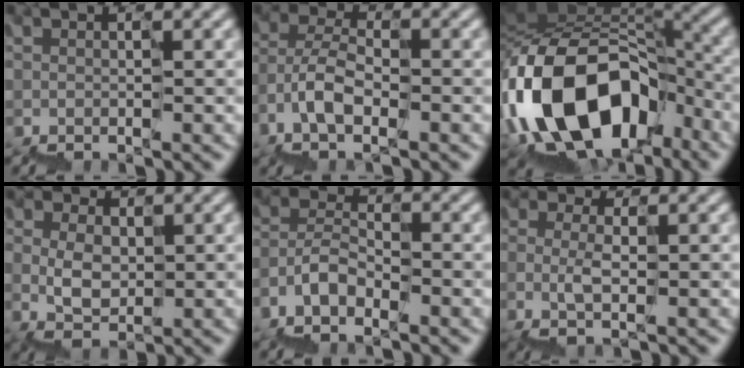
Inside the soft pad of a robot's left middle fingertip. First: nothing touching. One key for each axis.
{"total": 3.8, "fx": -2.1, "fy": 2.2, "fz": 2.2, "tx": -0.048, "ty": 0.015, "tz": -0.040}
{"total": 16.7, "fx": -4.6, "fy": 11.1, "fz": 11.6, "tx": -0.243, "ty": 0.006, "tz": -0.061}
{"total": 1.8, "fx": 0.7, "fy": 1.4, "fz": 0.7, "tx": -0.024, "ty": 0.011, "tz": 0.024}
{"total": 4.0, "fx": -3.4, "fy": 1.8, "fz": 1.2, "tx": -0.027, "ty": 0.012, "tz": -0.061}
{"total": 1.0, "fx": -0.1, "fy": 0.4, "fz": 0.9, "tx": -0.025, "ty": 0.005, "tz": 0.001}